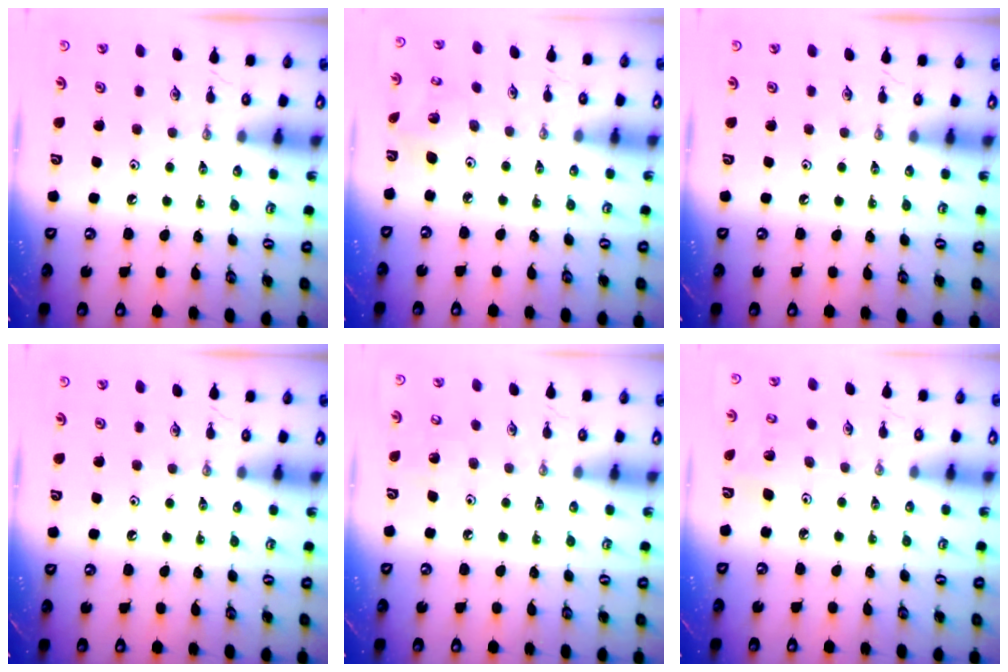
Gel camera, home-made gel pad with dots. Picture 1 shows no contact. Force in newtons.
{"total": 3.9, "press": 3.9, "slide": 0.2}
{"total": 0.0}
{"total": 0.0}
{"total": 5.6, "press": 5.6, "slide": 0.4}
{"total": 3.9, "press": 3.5, "slide": 1.5}